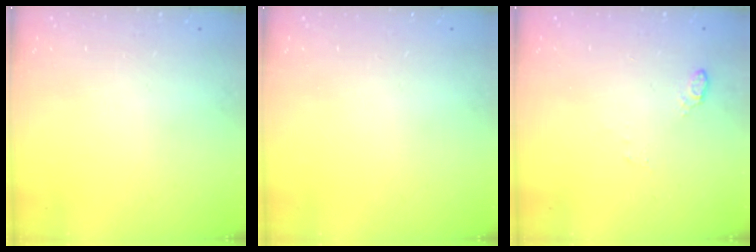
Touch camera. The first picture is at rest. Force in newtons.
{"total": 0.0}
{"total": 4.3, "press": 4.2, "slide": 0.6}